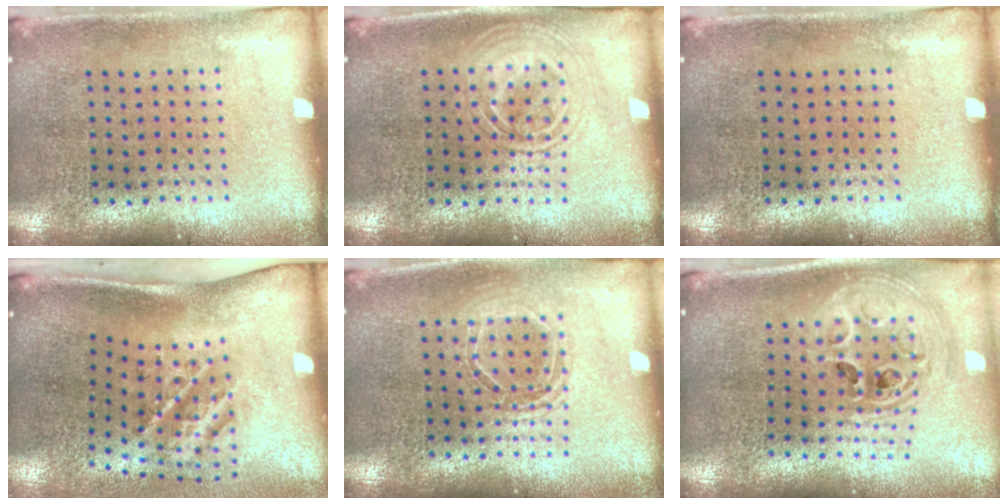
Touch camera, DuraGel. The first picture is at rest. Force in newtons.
{"total": 1.4, "press": 1.3, "slide": 0.2}
{"total": 0.0}
{"total": 2.1, "press": 1.3, "slide": 1.7}
{"total": 1.5, "press": 1.3, "slide": 0.7}
{"total": 2.5, "press": 1.9, "slide": 1.6}